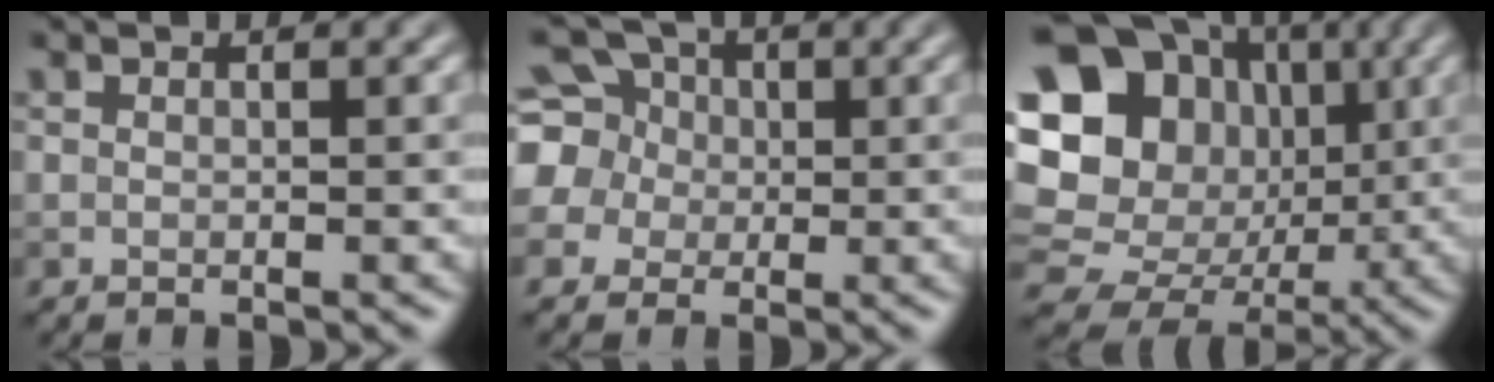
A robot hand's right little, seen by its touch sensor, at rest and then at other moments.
{"total": 8.9, "force": [2.1, 7.9, 3.7], "torque": [-0.096, 0.034, 0.017]}
{"total": 22.3, "force": [4.0, 19.9, 9.1], "torque": [-0.225, 0.044, 0.033]}